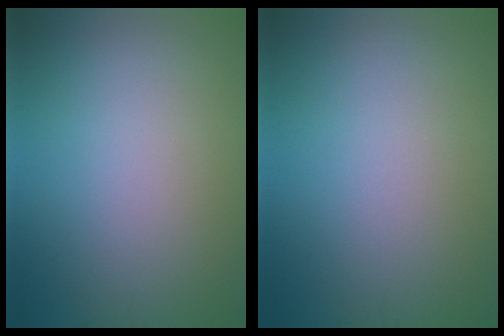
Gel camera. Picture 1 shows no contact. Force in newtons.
{"total": 0.0}